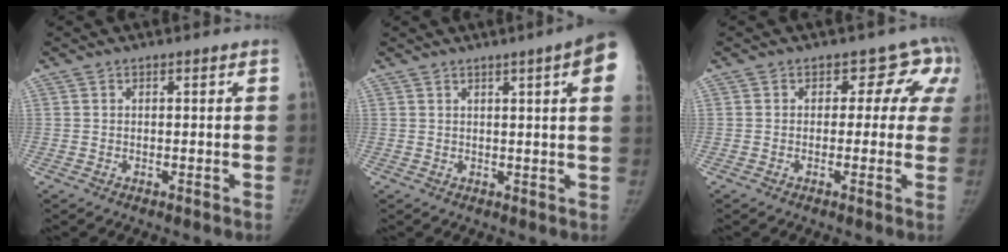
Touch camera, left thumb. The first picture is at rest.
{"total": 9.3, "force": [4.1, 0.3, 8.3], "torque": [-0.097, -0.005, 0.040]}
{"total": 6.4, "force": [2.0, 5.4, 2.7], "torque": [0.021, 0.005, 0.003]}